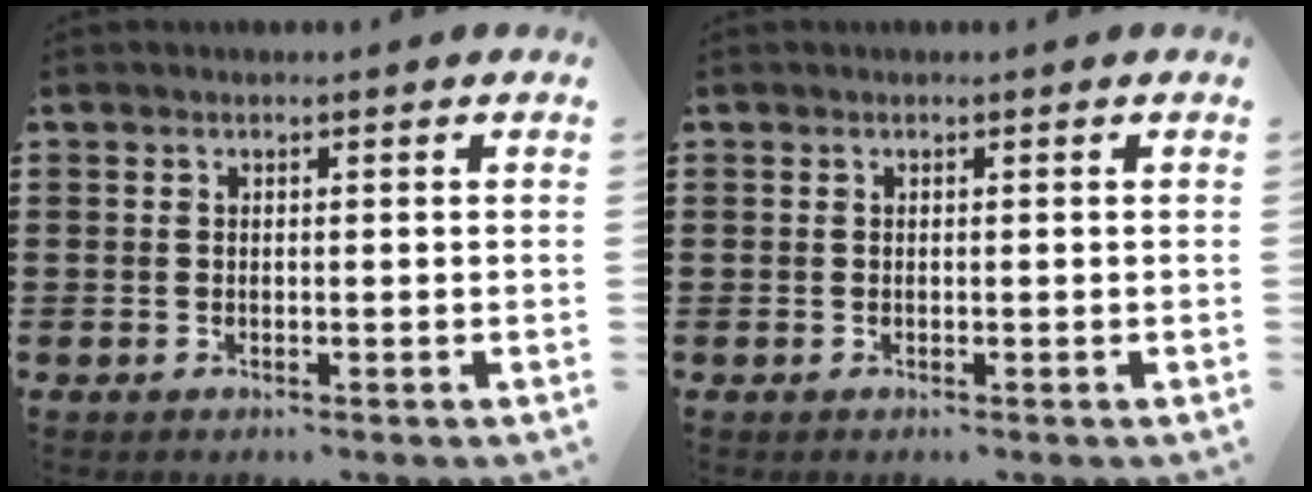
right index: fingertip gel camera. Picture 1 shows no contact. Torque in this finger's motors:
{"motor_torque": [0.00, 0.00, 0.02, 0.00]}